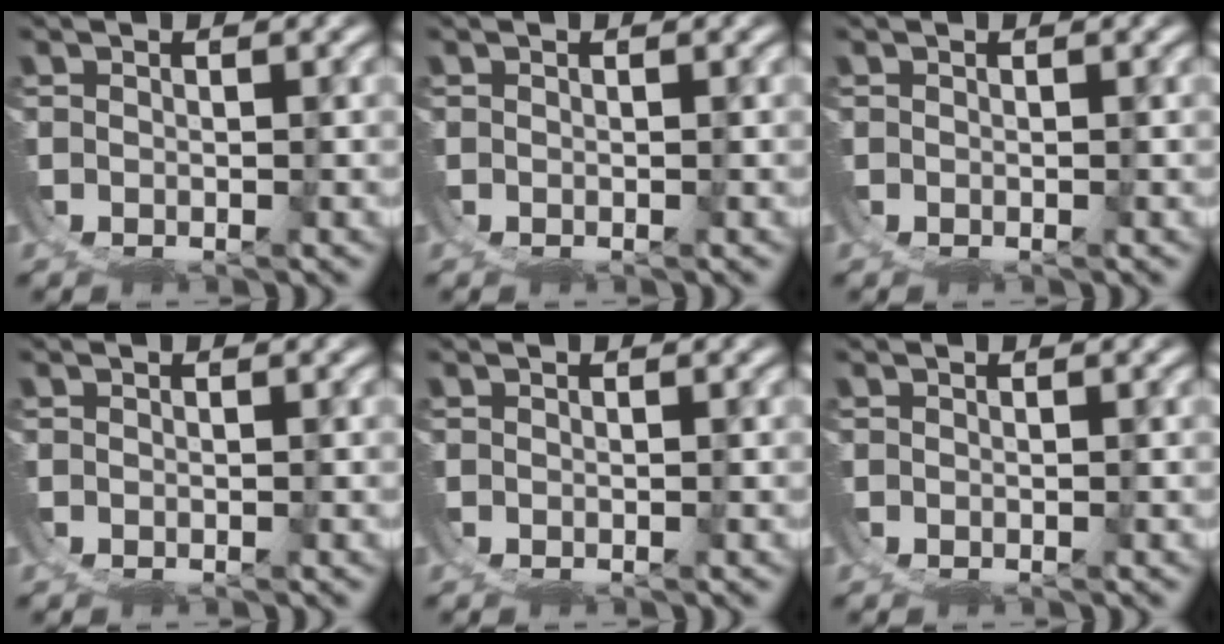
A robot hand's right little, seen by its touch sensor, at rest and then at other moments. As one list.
[{"total": 0.0}, {"total": 0.0}, {"total": 0.0}, {"total": 0.0}, {"total": 0.0}]